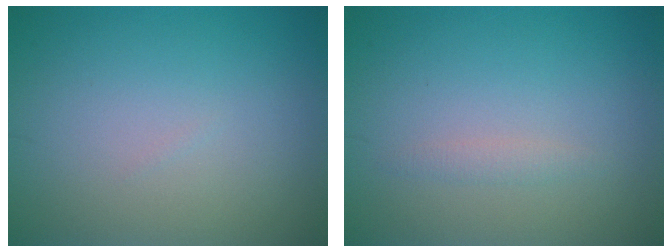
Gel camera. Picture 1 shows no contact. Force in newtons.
{"total": 0.8, "press": 0.8, "slide": 0.1}